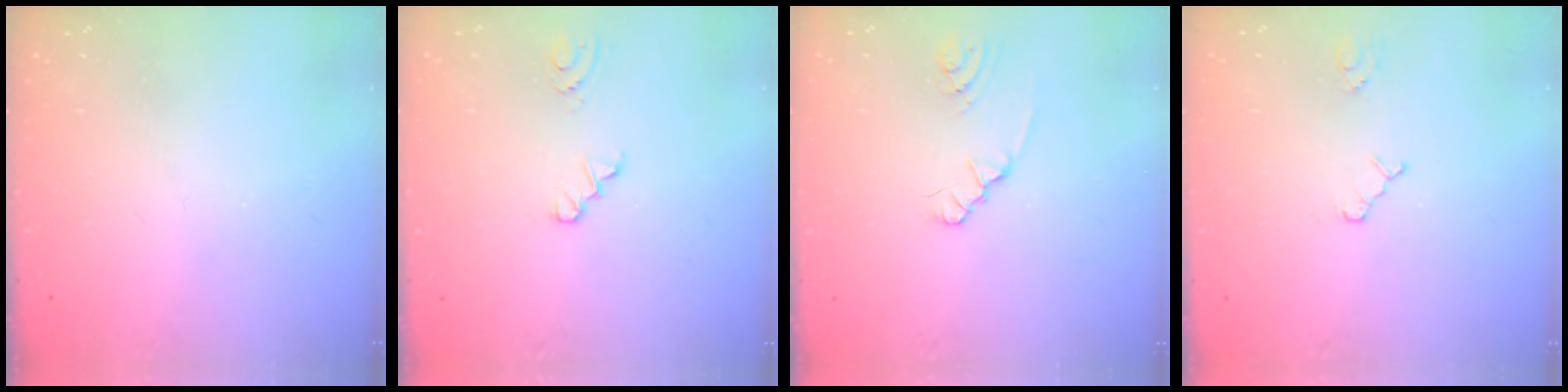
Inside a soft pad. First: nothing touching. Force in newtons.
{"total": 0.0}
{"total": 1.7, "press": 1.6, "slide": 0.3}
{"total": 2.8, "press": 2.8, "slide": 0.4}